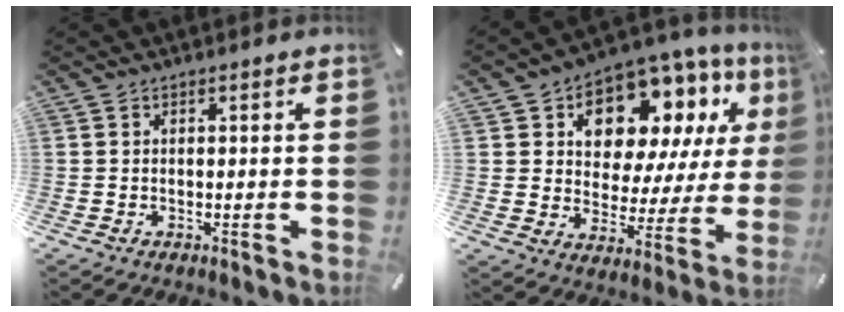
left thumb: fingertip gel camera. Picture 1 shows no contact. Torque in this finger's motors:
{"motor_torque": [2.53, 2.48, 2.01, -0.76, 0.18]}